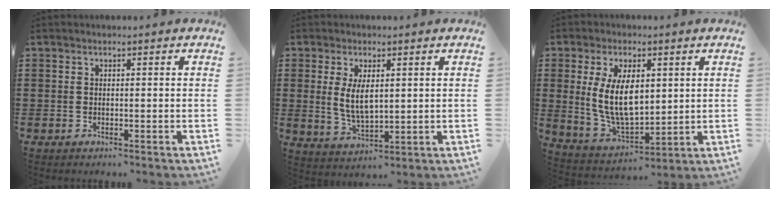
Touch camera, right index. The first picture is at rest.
{"total": 5.6, "force": [0.8, 2.6, 4.9], "torque": [-0.090, 0.002, 0.013]}
{"total": 10.3, "force": [1.7, 5.4, 8.6], "torque": [-0.195, 0.003, 0.027]}